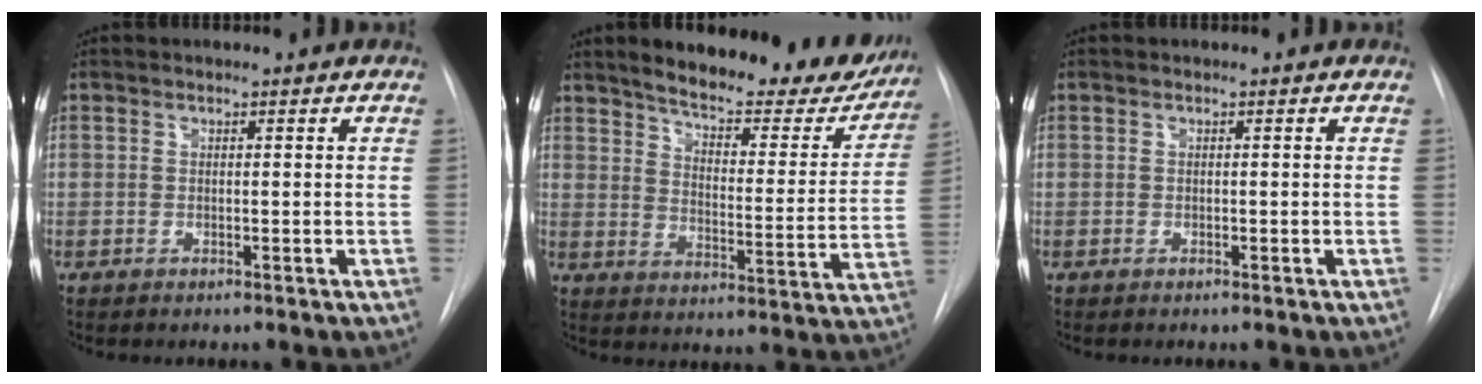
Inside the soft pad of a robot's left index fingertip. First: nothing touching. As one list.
[{"total": 22.1, "force": [19.0, 5.9, 9.6], "torque": [-0.124, -0.037, 0.235]}, {"total": 0.0}]